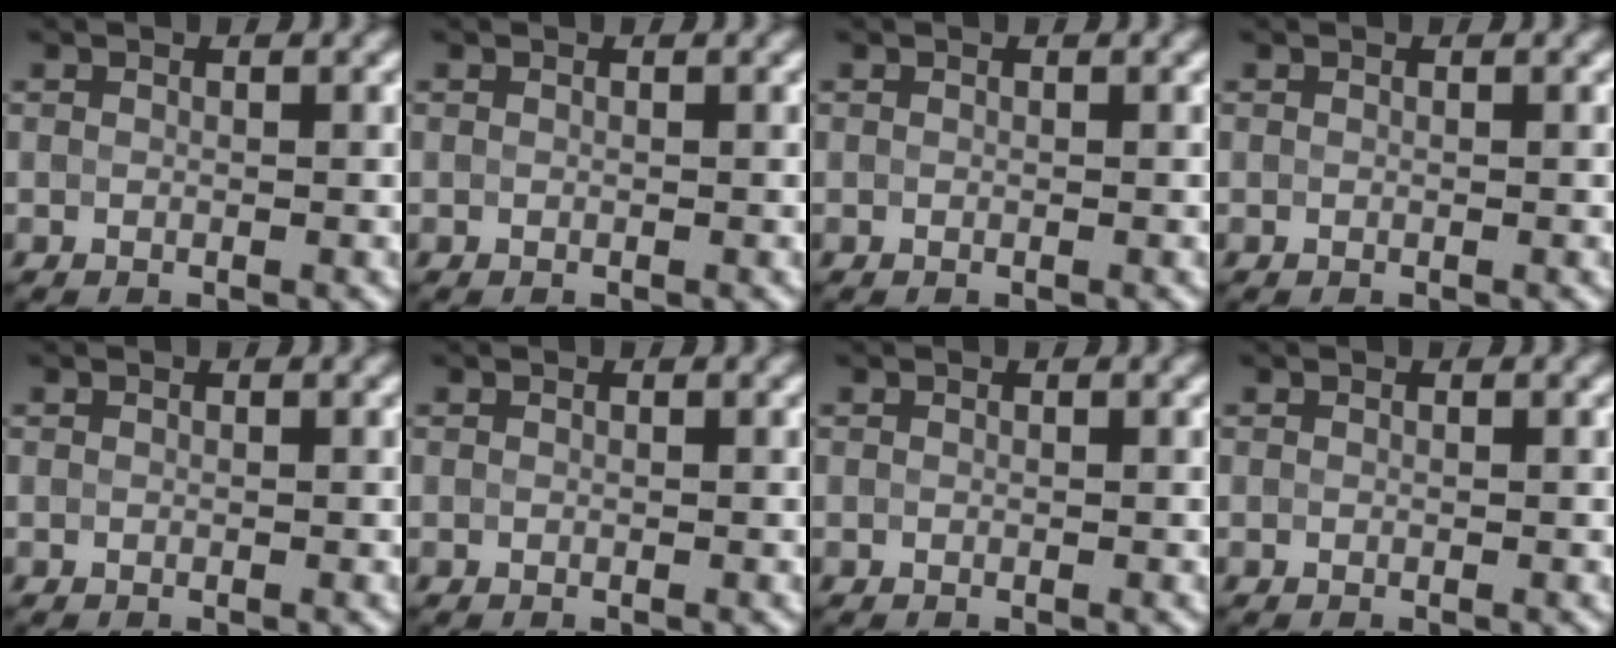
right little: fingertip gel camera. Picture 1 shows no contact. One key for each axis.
{"total": 0.0}
{"total": 0.0}
{"total": 0.0}
{"total": 0.0}
{"total": 0.0}
{"total": 0.0}
{"total": 0.0}